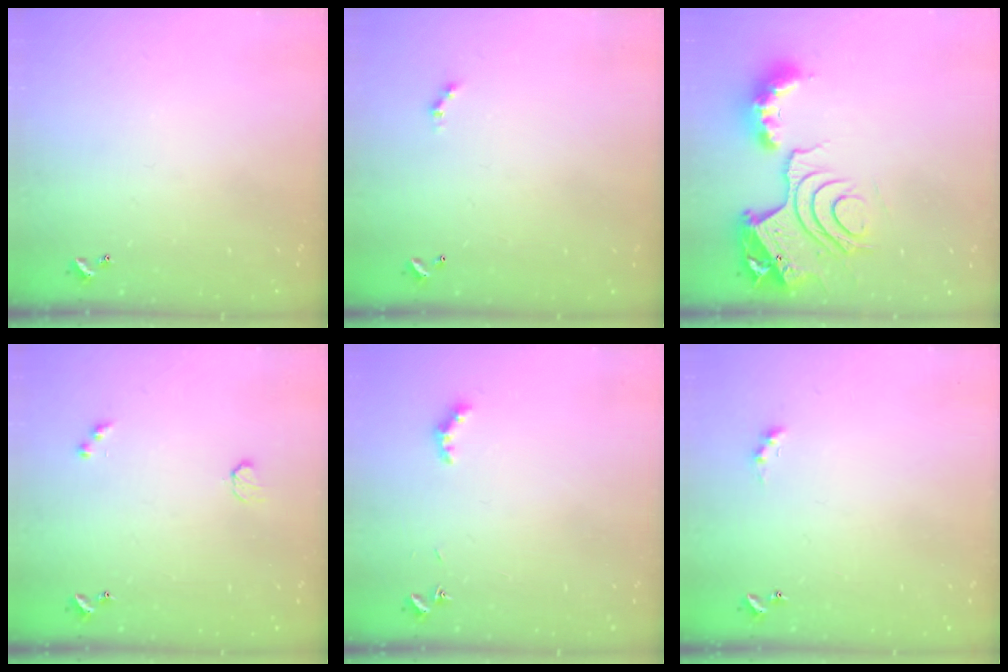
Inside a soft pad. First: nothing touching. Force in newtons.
{"total": 0.0}
{"total": 14.1, "press": 14.0, "slide": 1.8}
{"total": 2.9, "press": 2.9, "slide": 0.5}
{"total": 3.5, "press": 3.4, "slide": 1.0}
{"total": 0.8, "press": 0.7, "slide": 0.4}